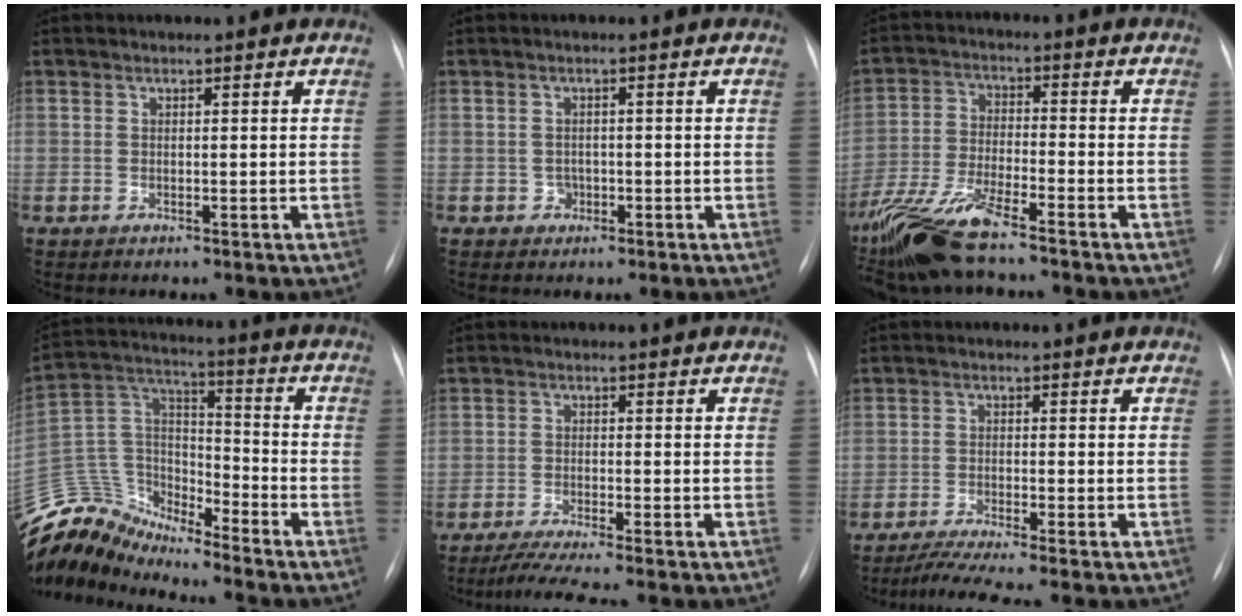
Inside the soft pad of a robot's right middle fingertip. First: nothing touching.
{"total": 1.5, "force": [-0.6, 1.3, 0.3], "torque": [0.001, 0.006, -0.011]}
{"total": 11.4, "force": [-9.1, 1.6, 6.8], "torque": [-0.146, -0.024, -0.172]}
{"total": 12.0, "force": [-11.9, 1.5, 0.7], "torque": [-0.015, 0.060, -0.234]}
{"total": 6.0, "force": [-4.9, -1.0, 3.2], "torque": [-0.052, -0.020, -0.084]}
{"total": 5.5, "force": [-4.6, -1.1, 2.9], "torque": [-0.051, -0.019, -0.081]}